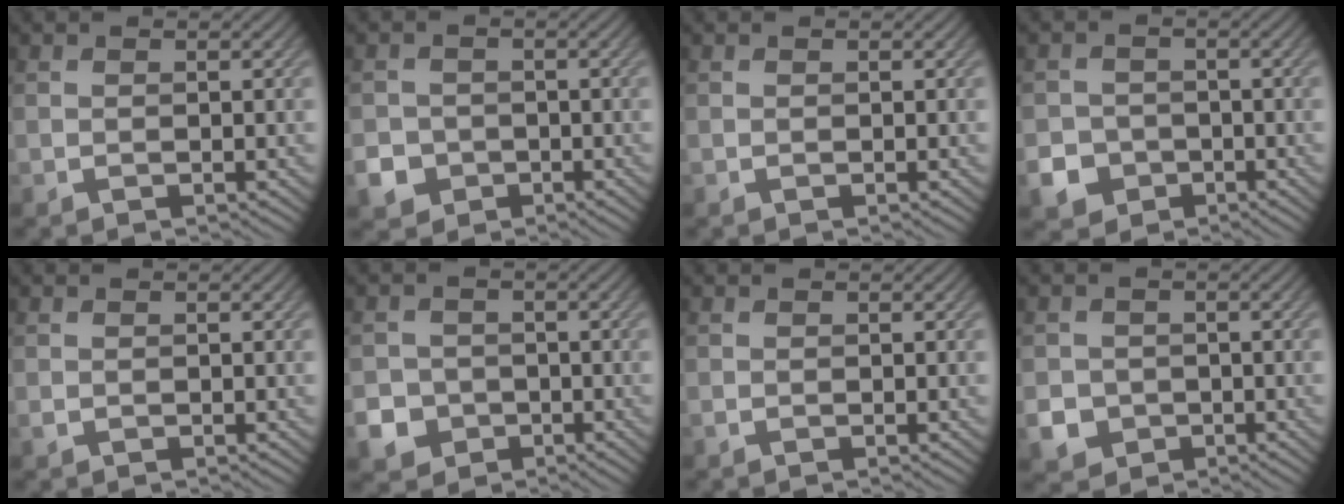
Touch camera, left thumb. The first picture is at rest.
{"total": 4.4, "force": [-2.0, 3.7, 1.1], "torque": [-0.023, -0.007, -0.046]}
{"total": 0.0}
{"total": 5.5, "force": [-2.7, 4.6, 1.4], "torque": [-0.025, -0.011, -0.058]}
{"total": 0.5, "force": [-0.1, 0.5, 0.2], "torque": [-0.004, -0.004, -0.004]}
{"total": 6.2, "force": [-2.8, 5.3, 1.5], "torque": [-0.034, -0.019, -0.066]}
{"total": 0.0}
{"total": 4.4, "force": [-1.6, 3.9, 1.3], "torque": [-0.032, -0.011, -0.037]}